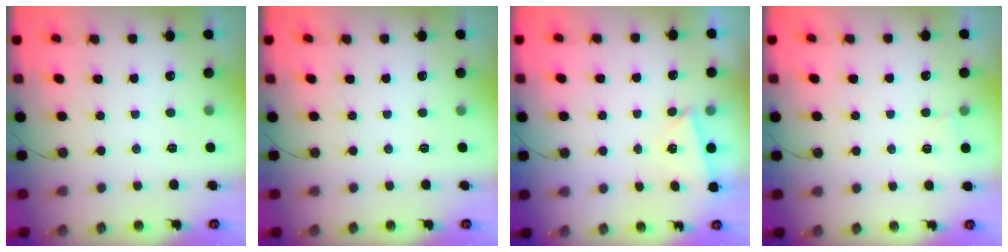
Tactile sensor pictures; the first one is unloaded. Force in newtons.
{"total": 0.0}
{"total": 1.7, "press": 1.7, "slide": 0.4}
{"total": 1.8, "press": 1.6, "slide": 0.8}